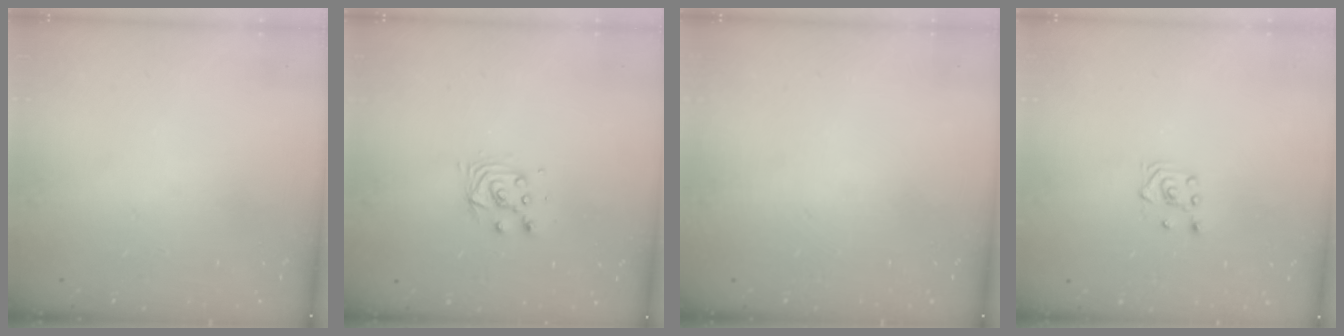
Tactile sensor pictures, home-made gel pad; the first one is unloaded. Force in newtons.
{"total": 5.5, "press": 5.5, "slide": 0.5}
{"total": 0.0}
{"total": 3.0, "press": 2.9, "slide": 0.9}